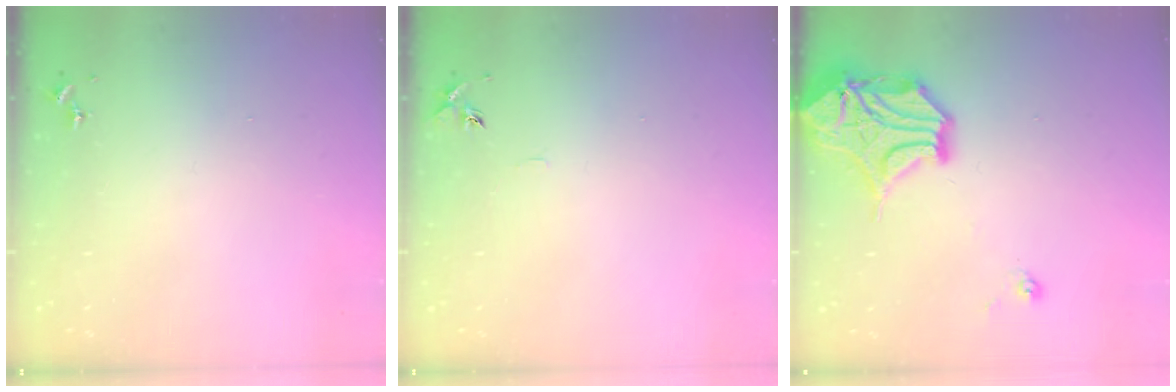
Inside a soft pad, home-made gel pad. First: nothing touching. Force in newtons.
{"total": 4.6, "press": 4.5, "slide": 0.4}
{"total": 16.4, "press": 16.2, "slide": 2.5}